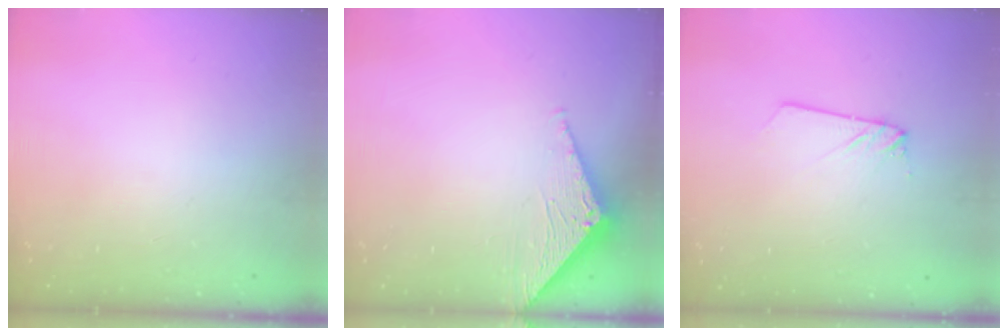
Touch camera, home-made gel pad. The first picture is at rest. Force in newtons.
{"total": 3.1, "press": 3.1, "slide": 0.2}
{"total": 2.3, "press": 2.3, "slide": 0.1}